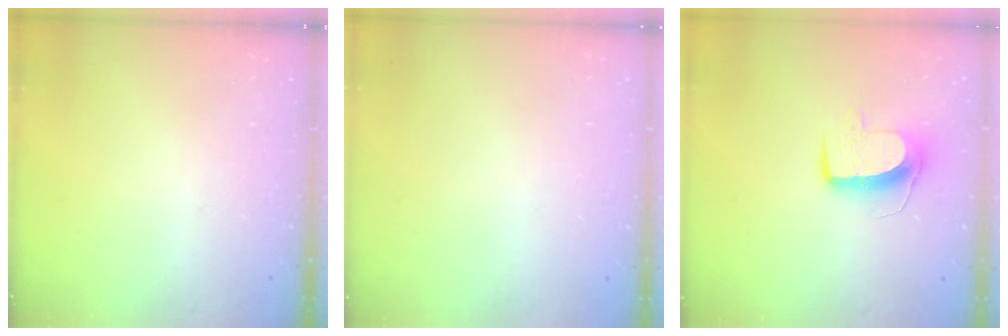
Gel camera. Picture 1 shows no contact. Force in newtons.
{"total": 0.0}
{"total": 9.8, "press": 9.7, "slide": 0.8}